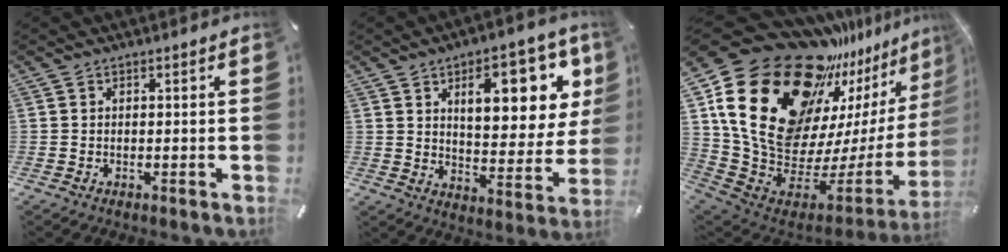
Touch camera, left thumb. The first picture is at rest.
{"total": 17.6, "force": [8.5, 8.4, 13.0], "torque": [-0.172, -0.033, 0.133]}
{"total": 33.1, "force": [15.9, 20.7, 20.4], "torque": [-0.330, -0.160, 0.332]}